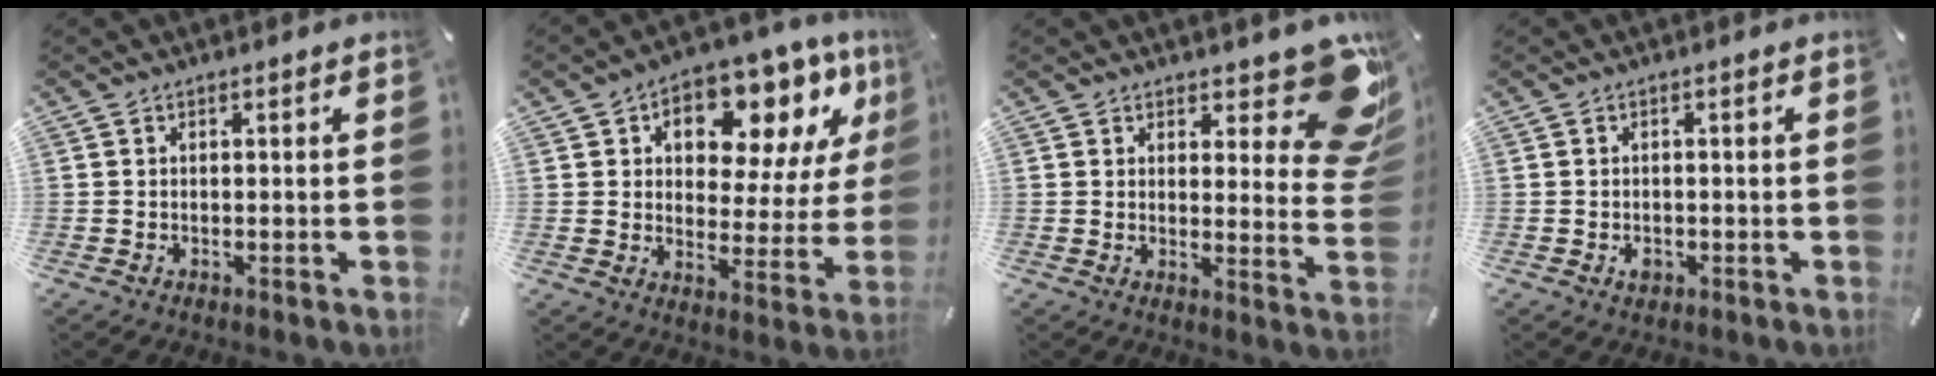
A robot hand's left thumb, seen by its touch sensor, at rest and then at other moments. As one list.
[{"total": 13.5, "force": [8.1, 8.0, 7.1], "torque": [-0.099, -0.062, 0.136]}, {"total": 15.9, "force": [9.5, 6.7, 10.9], "torque": [-0.118, -0.083, 0.163]}, {"total": 2.2, "force": [-0.8, 1.7, 1.2], "torque": [-0.022, 0.003, -0.014]}]